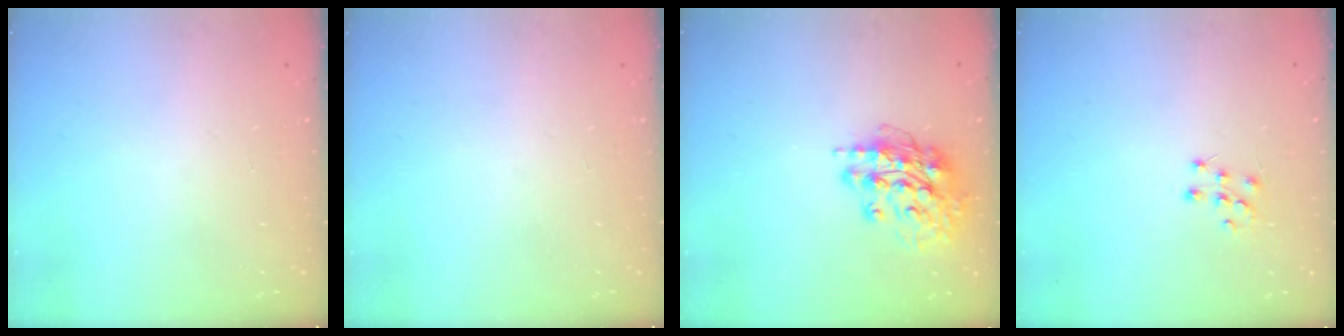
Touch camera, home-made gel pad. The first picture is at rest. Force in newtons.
{"total": 0.0}
{"total": 15.0, "press": 14.9, "slide": 1.6}
{"total": 7.2, "press": 7.1, "slide": 0.7}